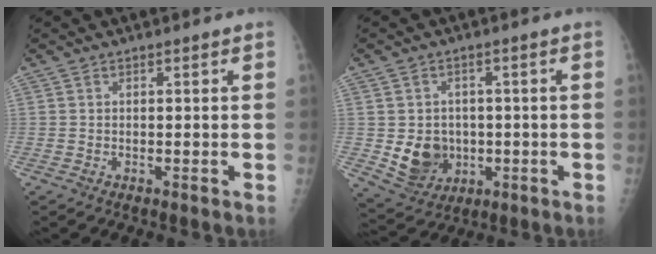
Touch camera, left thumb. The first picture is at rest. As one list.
[{"total": 8.6, "force": [-1.0, 7.4, 4.1], "torque": [-0.033, 0.000, -0.002]}]